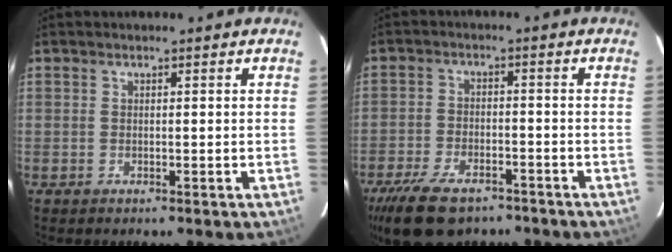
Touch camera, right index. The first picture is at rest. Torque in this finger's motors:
{"motor_torque": [1.19, -0.95, 0.55, 0.10]}